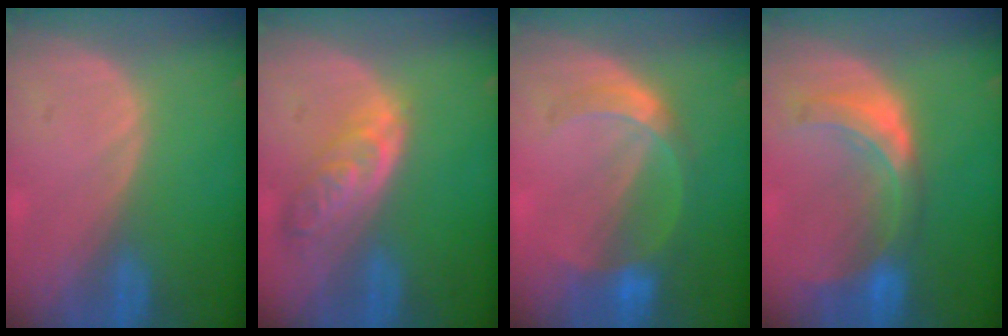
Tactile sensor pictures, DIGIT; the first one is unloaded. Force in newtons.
{"total": 6.0, "press": 5.4, "slide": 2.7}
{"total": 6.1, "press": 5.5, "slide": 2.8}
{"total": 8.0, "press": 7.0, "slide": 3.8}